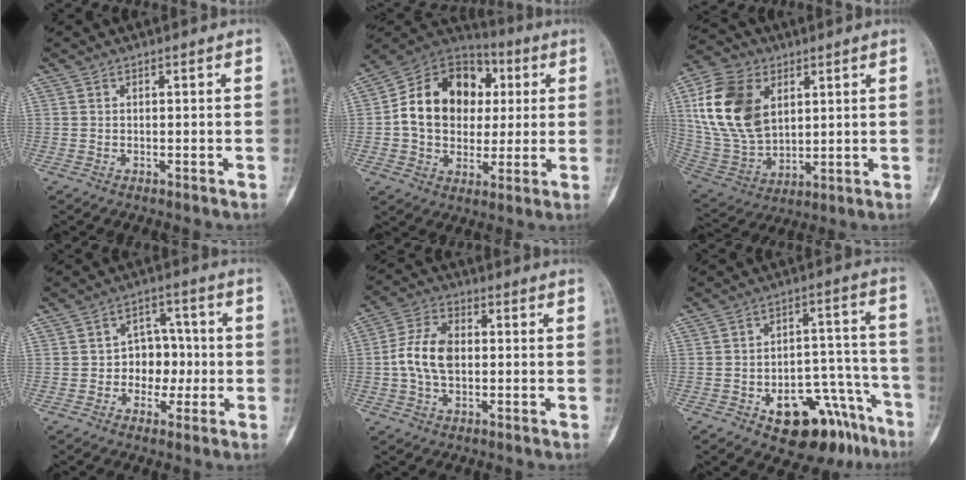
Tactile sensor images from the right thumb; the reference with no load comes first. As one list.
[{"total": 18.7, "force": [1.9, 14.7, 11.3], "torque": [-0.149, 0.024, 0.030]}, {"total": 18.3, "force": [5.3, 12.1, 12.6], "torque": [-0.232, -0.011, 0.109]}, {"total": 7.7, "force": [-1.0, 6.1, 4.7], "torque": [-0.018, 0.027, -0.023]}, {"total": 9.3, "force": [-0.3, 6.0, 7.1], "torque": [-0.137, 0.020, -0.012]}, {"total": 16.6, "force": [-9.6, 8.5, 10.4], "torque": [-0.091, 0.088, -0.131]}]